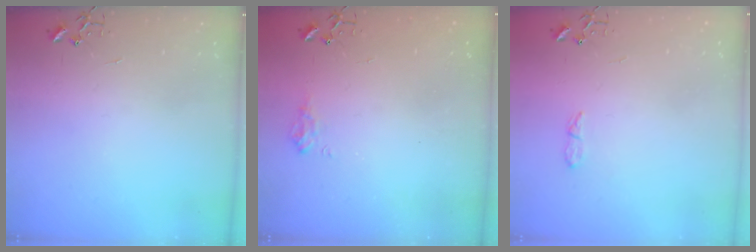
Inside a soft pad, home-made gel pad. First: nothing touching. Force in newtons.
{"total": 8.7, "press": 8.6, "slide": 0.6}
{"total": 4.6, "press": 4.6, "slide": 0.5}